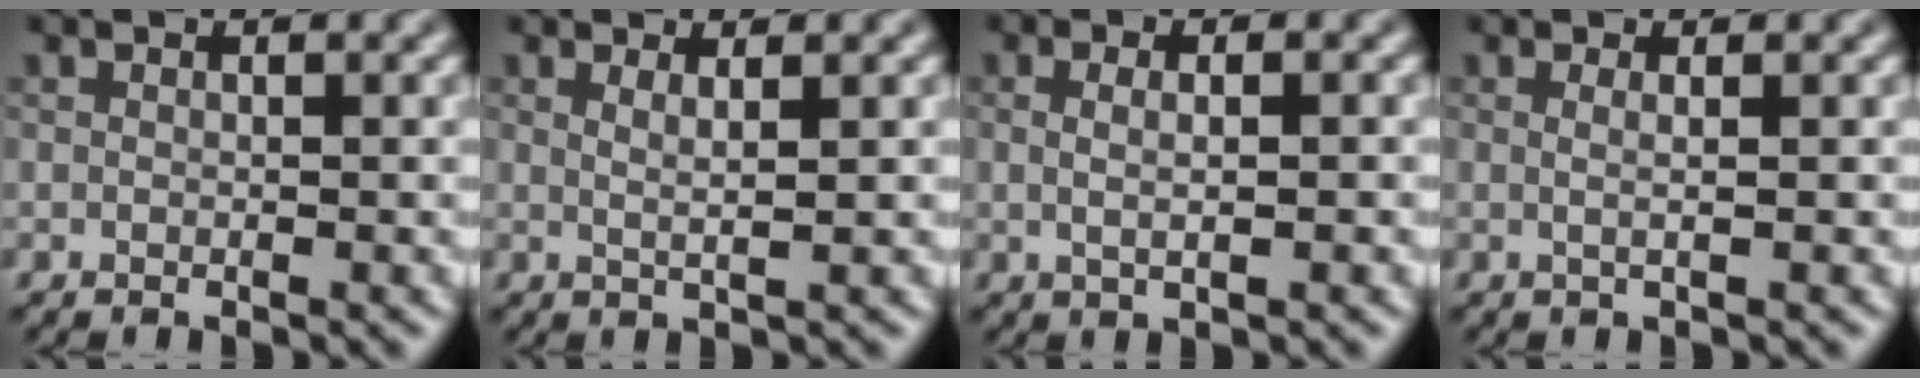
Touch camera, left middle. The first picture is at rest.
{"total": 1.5, "force": [0.5, 0.5, 1.3], "torque": [-0.013, 0.002, 0.006]}
{"total": 2.9, "force": [0.7, 1.4, 2.4], "torque": [-0.019, 0.015, -0.006]}
{"total": 1.2, "force": [0.0, 0.5, 1.2], "torque": [-0.014, 0.000, -0.007]}